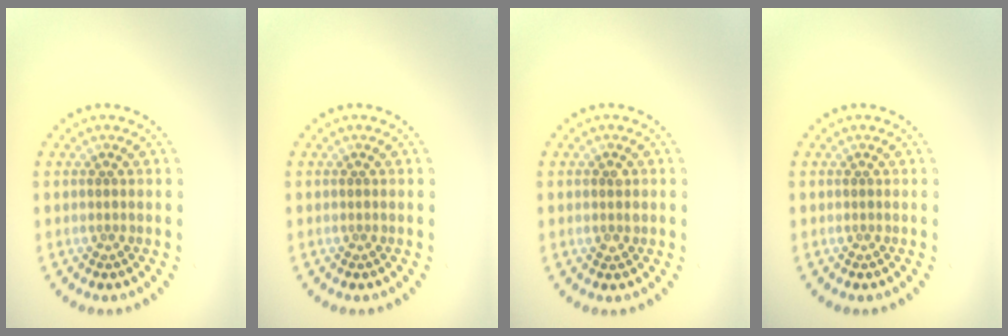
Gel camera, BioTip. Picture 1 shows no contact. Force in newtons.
{"total": 0.0}
{"total": 1.1, "press": 1.0, "slide": 0.2}
{"total": 0.0}